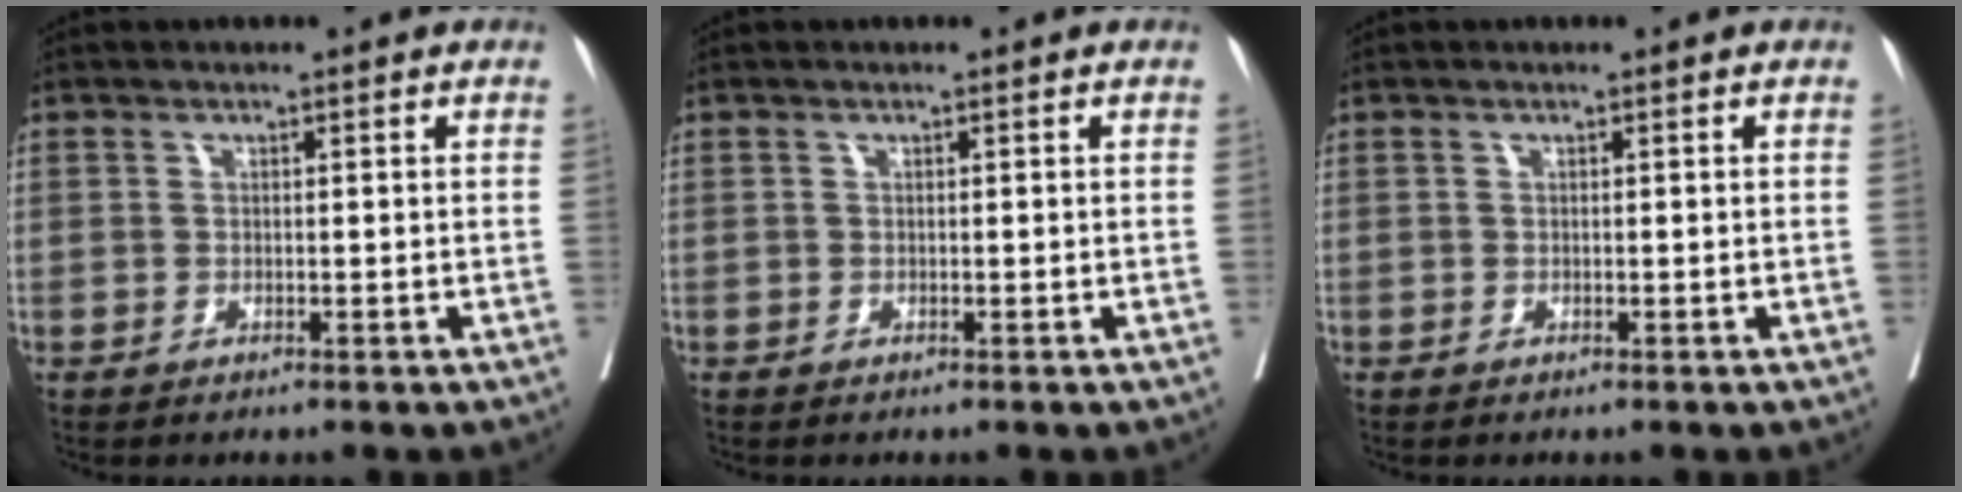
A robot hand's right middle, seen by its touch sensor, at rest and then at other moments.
{"total": 0.0}
{"total": 0.0}